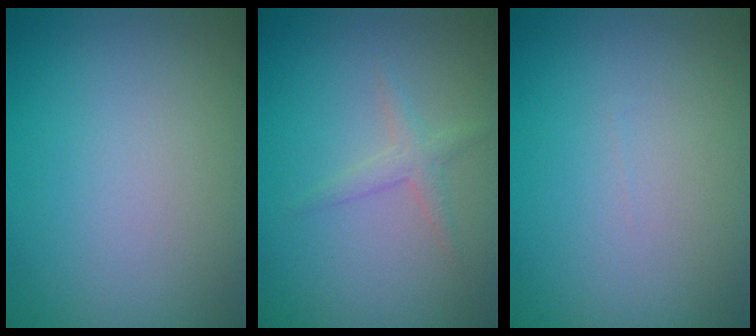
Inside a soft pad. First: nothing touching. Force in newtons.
{"total": 1.3, "press": 1.3, "slide": 0.0}
{"total": 0.0}